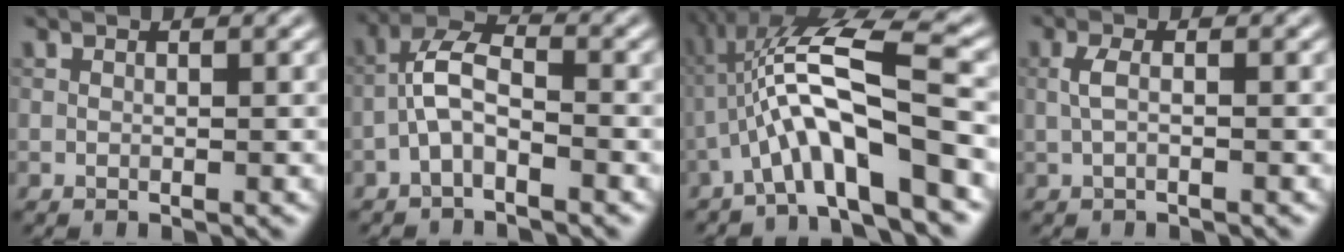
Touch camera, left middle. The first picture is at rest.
{"total": 3.6, "force": [-1.7, 1.4, 2.8], "torque": [-0.058, 0.016, -0.043]}
{"total": 8.7, "force": [-2.7, 1.6, 8.1], "torque": [-0.141, 0.025, -0.051]}
{"total": 1.4, "force": [-0.2, 0.4, 1.3], "torque": [-0.030, 0.003, -0.006]}